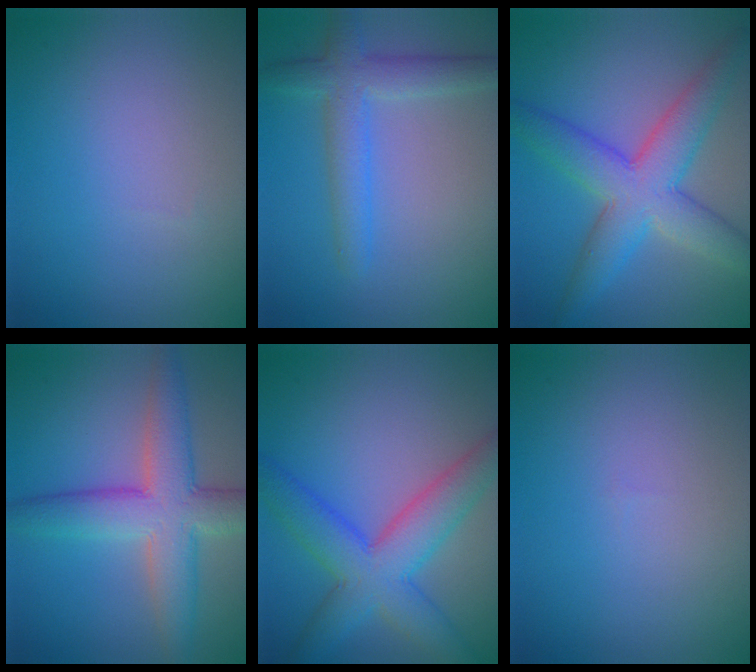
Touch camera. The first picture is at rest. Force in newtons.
{"total": 2.9, "press": 2.9, "slide": 0.1}
{"total": 7.1, "press": 7.1, "slide": 0.2}
{"total": 6.7, "press": 6.7, "slide": 0.6}
{"total": 6.8, "press": 6.8, "slide": 0.4}
{"total": 0.0}